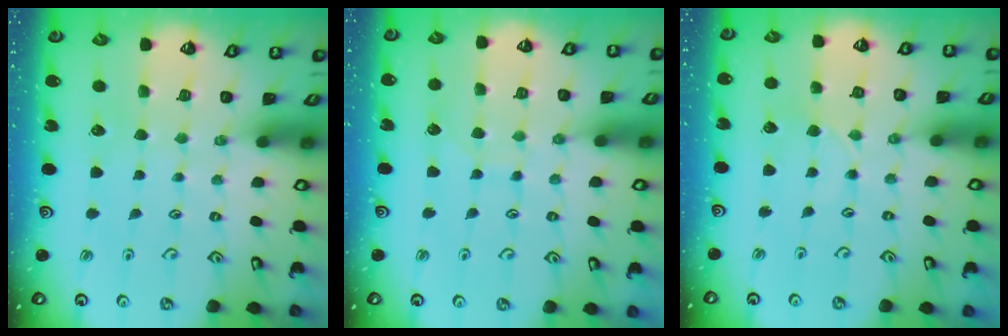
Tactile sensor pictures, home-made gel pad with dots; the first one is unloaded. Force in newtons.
{"total": 5.7, "press": 5.7, "slide": 0.6}
{"total": 2.2, "press": 2.2, "slide": 0.3}